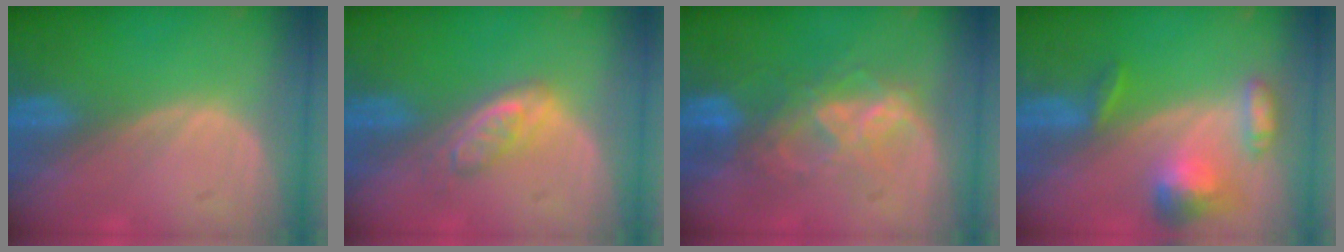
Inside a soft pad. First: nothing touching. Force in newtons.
{"total": 4.3, "press": 4.2, "slide": 0.8}
{"total": 6.9, "press": 6.6, "slide": 1.9}
{"total": 7.0, "press": 6.6, "slide": 2.5}